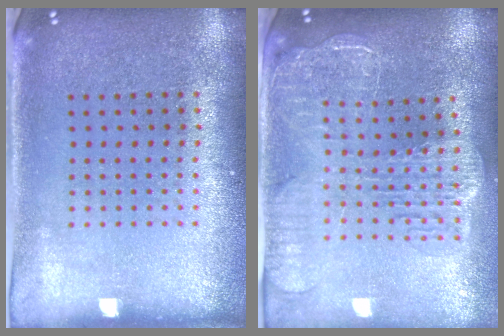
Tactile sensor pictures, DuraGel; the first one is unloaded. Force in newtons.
{"total": 2.7, "press": 2.3, "slide": 1.4}